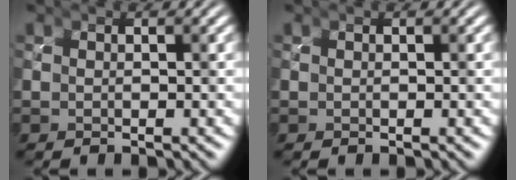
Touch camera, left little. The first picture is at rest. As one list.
[{"total": 0.0}]